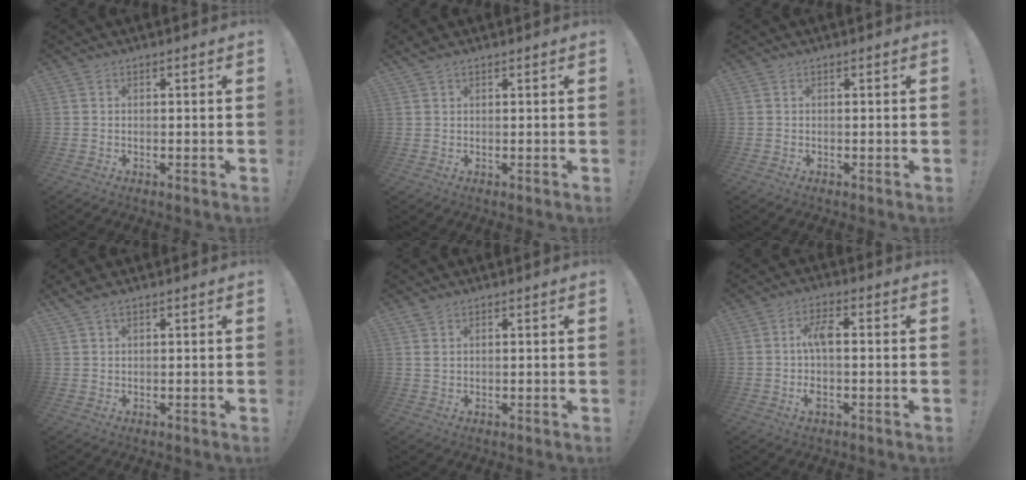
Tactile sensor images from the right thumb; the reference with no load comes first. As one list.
[{"total": 1.6, "force": [1.2, 0.7, 0.8], "torque": [-0.018, 0.000, 0.023]}, {"total": 0.0}, {"total": 2.4, "force": [1.7, 0.9, 1.4], "torque": [-0.030, -0.002, 0.033]}, {"total": 2.0, "force": [1.4, 0.9, 1.2], "torque": [-0.016, -0.002, 0.025]}, {"total": 6.8, "force": [0.1, 2.1, 6.4], "torque": [-0.118, -0.003, -0.003]}]